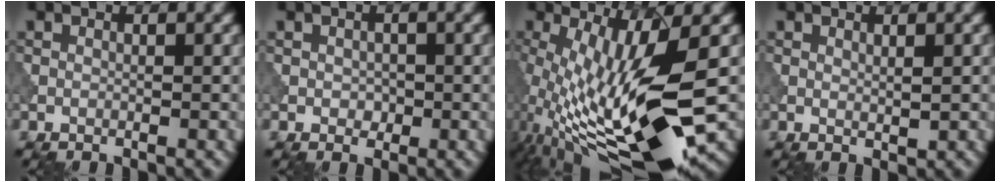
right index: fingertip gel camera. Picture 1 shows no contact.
{"total": 1.1, "force": [-0.1, 0.9, 0.7], "torque": [-0.012, -0.003, -0.004]}
{"total": 13.2, "force": [-3.2, 3.3, 12.4], "torque": [-0.237, -0.020, -0.049]}
{"total": 0.7, "force": [0.4, 0.1, 0.6], "torque": [-0.009, -0.003, 0.008]}